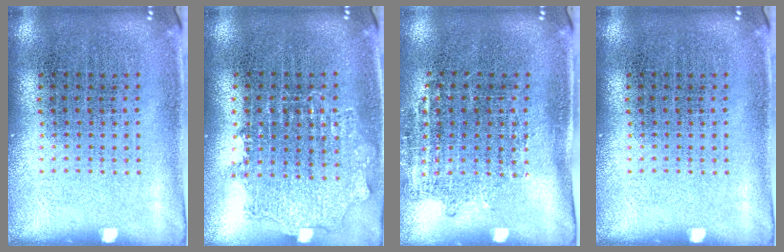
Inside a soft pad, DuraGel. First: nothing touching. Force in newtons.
{"total": 1.0, "press": 1.0, "slide": 0.2}
{"total": 1.1, "press": 0.9, "slide": 0.7}
{"total": 0.0}